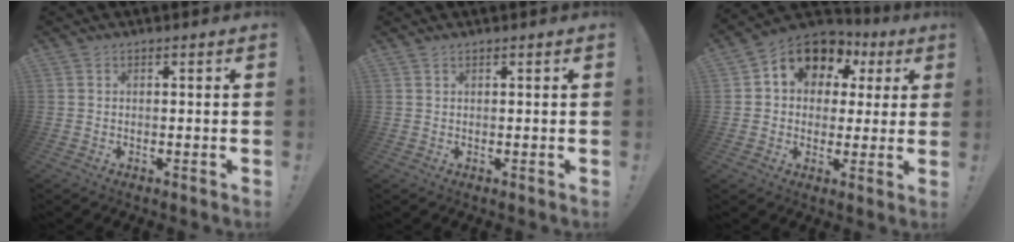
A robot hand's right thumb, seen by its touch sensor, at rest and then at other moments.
{"total": 0.5, "force": [0.5, 0.2, 0.1], "torque": [0.002, -0.002, 0.009]}
{"total": 11.0, "force": [5.4, 8.2, 5.1], "torque": [-0.082, -0.032, 0.100]}